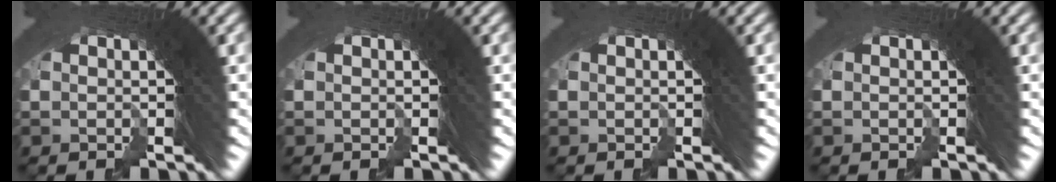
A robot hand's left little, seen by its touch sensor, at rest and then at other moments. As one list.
[{"total": 0.0}, {"total": 0.0}, {"total": 0.0}]